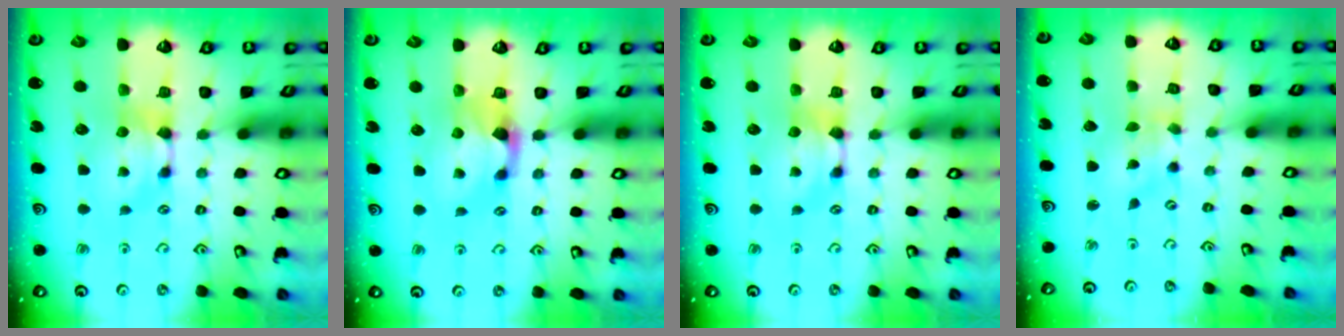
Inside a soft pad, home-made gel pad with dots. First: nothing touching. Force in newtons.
{"total": 1.5, "press": 1.2, "slide": 0.9}
{"total": 0.0}
{"total": 2.5, "press": 2.3, "slide": 0.9}